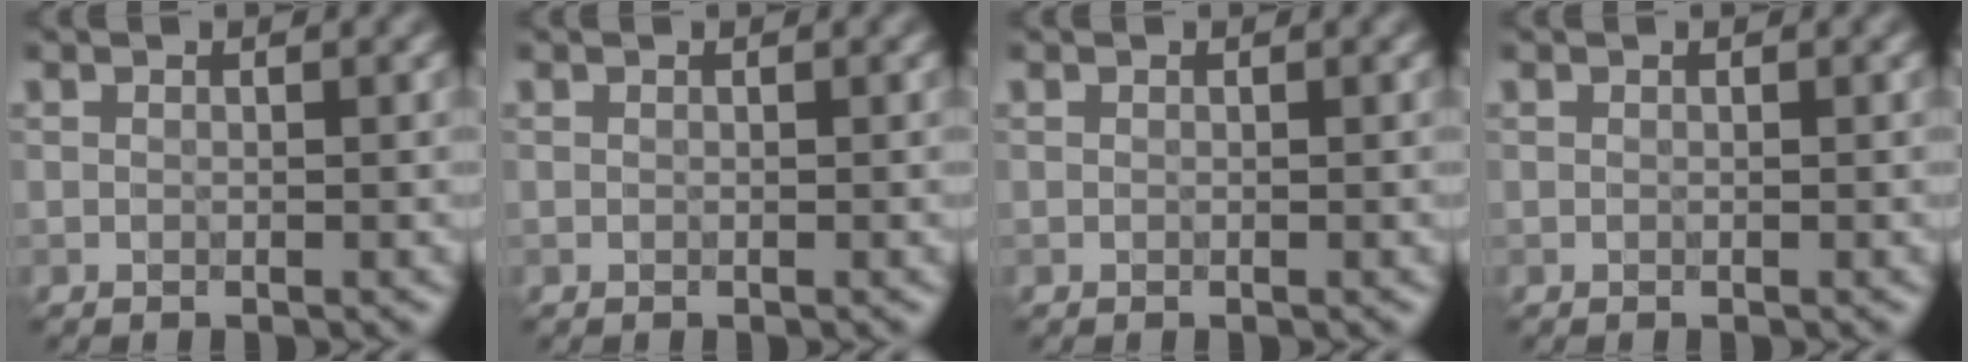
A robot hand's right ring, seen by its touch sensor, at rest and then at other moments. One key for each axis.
{"total": 0.0}
{"total": 0.0}
{"total": 0.0}